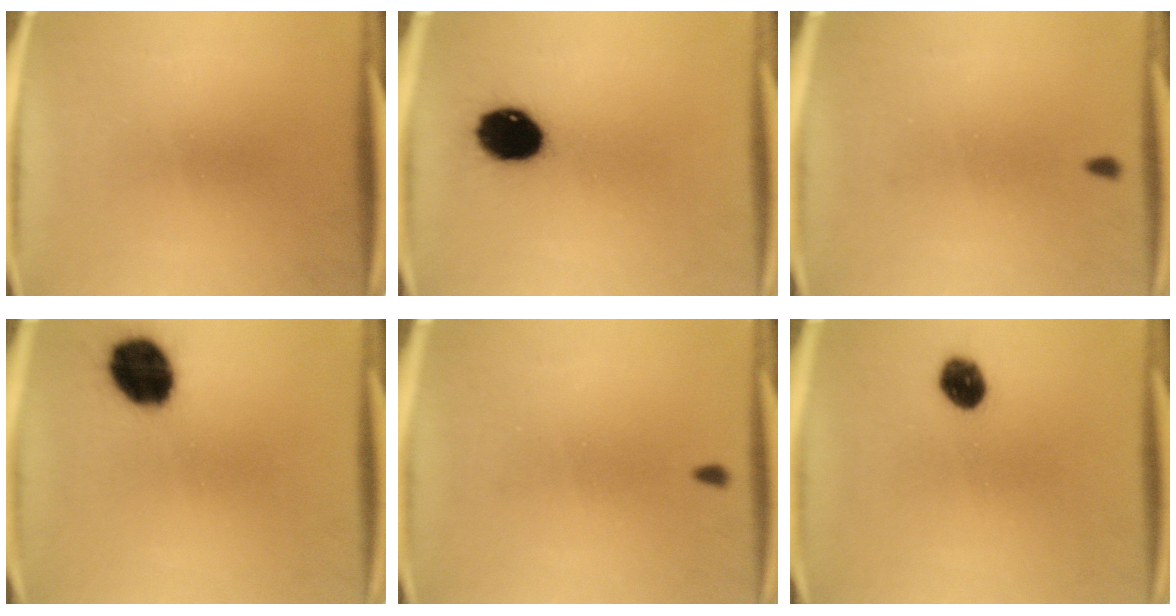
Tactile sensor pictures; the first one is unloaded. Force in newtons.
{"total": 12.3}
{"total": 0.8}
{"total": 13.9}
{"total": 0.8}
{"total": 6.2}